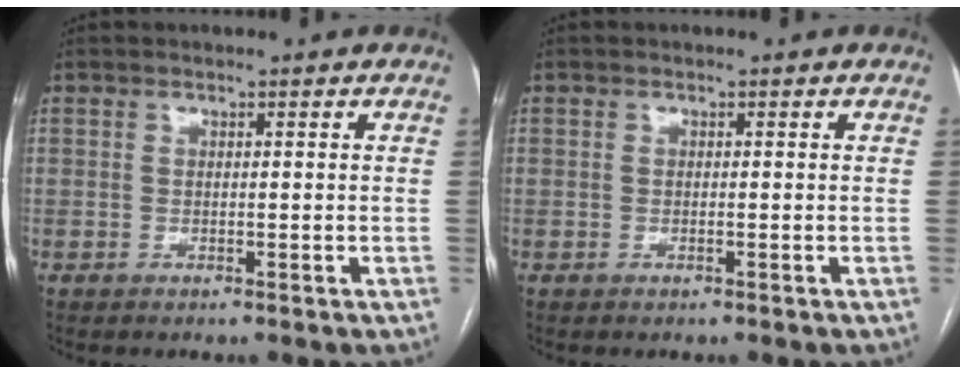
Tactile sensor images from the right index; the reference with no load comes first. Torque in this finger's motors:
{"motor_torque": [0.08, 0.06, -0.01, 0.01]}